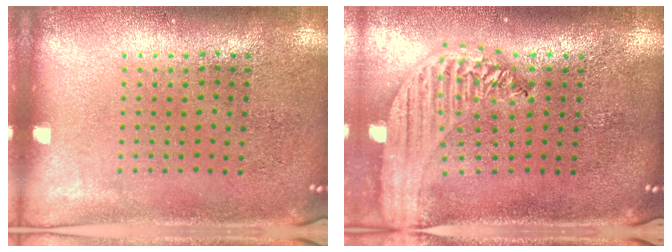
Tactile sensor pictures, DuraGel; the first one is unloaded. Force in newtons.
{"total": 2.3, "press": 2.0, "slide": 1.1}